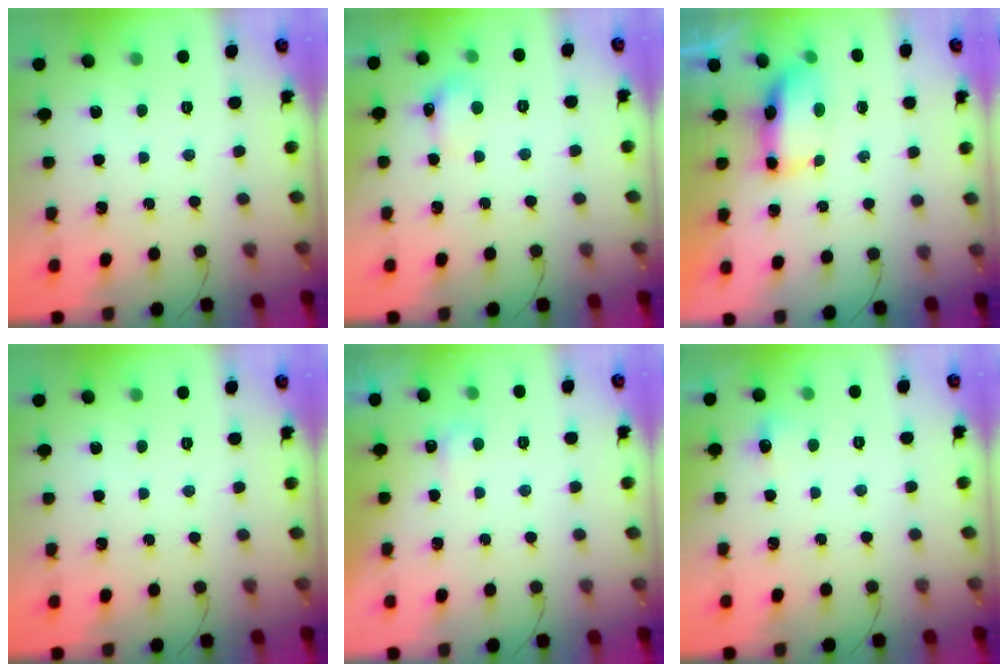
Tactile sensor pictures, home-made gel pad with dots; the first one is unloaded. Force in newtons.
{"total": 5.8, "press": 5.6, "slide": 1.6}
{"total": 8.1, "press": 7.5, "slide": 3.2}
{"total": 0.0}
{"total": 2.5, "press": 2.4, "slide": 0.5}
{"total": 4.8, "press": 4.6, "slide": 1.6}